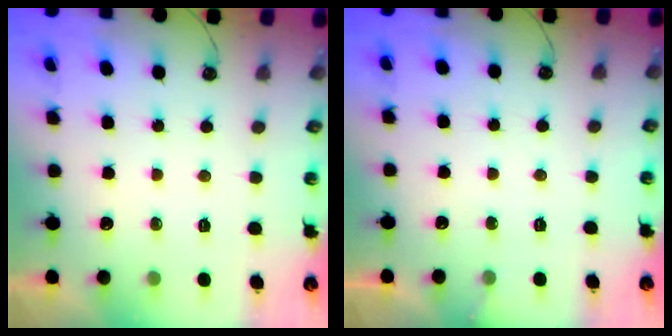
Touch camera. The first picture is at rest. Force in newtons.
{"total": 2.8, "press": 2.8, "slide": 0.2}